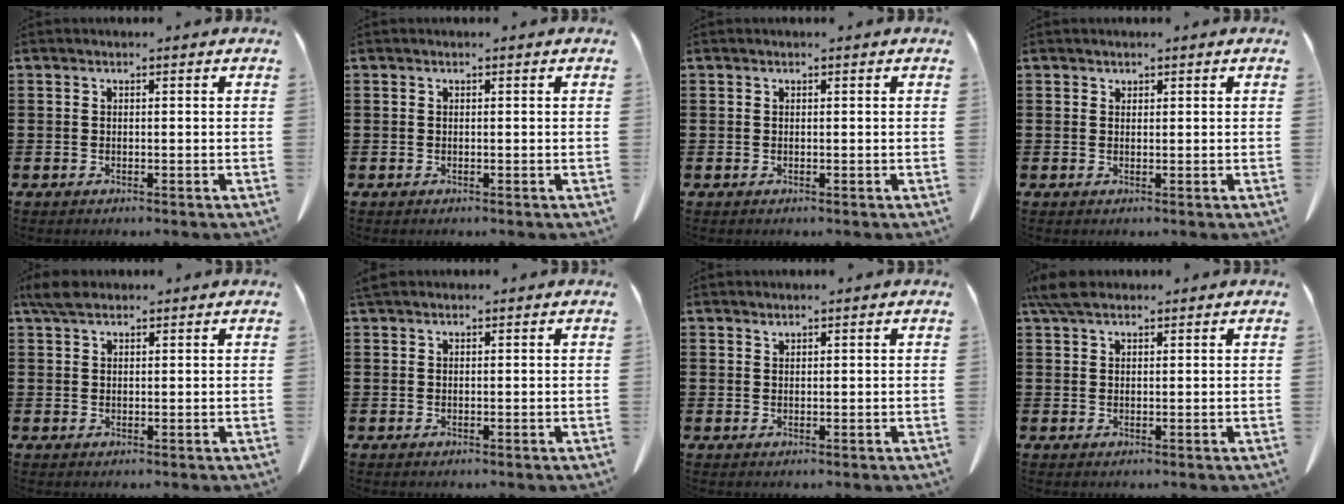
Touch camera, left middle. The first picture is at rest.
{"total": 0.0}
{"total": 0.0}
{"total": 0.7, "force": [0.7, 0.3, 0.0], "torque": [-0.002, -0.002, 0.015]}
{"total": 3.0, "force": [2.2, 1.3, 1.6], "torque": [-0.039, 0.006, 0.043]}
{"total": 0.9, "force": [0.8, 0.2, 0.3], "torque": [-0.010, -0.001, 0.016]}
{"total": 0.9, "force": [0.8, 0.0, 0.1], "torque": [-0.005, -0.005, 0.018]}
{"total": 3.7, "force": [2.7, 1.4, 2.1], "torque": [-0.050, 0.005, 0.053]}